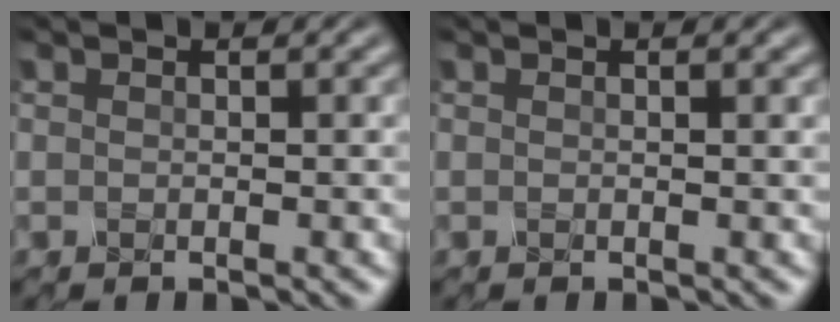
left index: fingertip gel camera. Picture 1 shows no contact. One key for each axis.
{"total": 1.3, "fx": 0.5, "fy": 0.7, "fz": 1.0, "tx": -0.001, "ty": 0.003, "tz": -0.008}